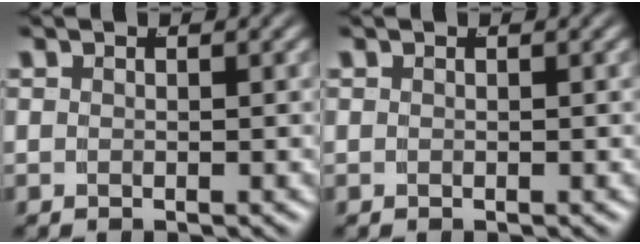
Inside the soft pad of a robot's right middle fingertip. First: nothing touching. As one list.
[{"total": 0.0}]